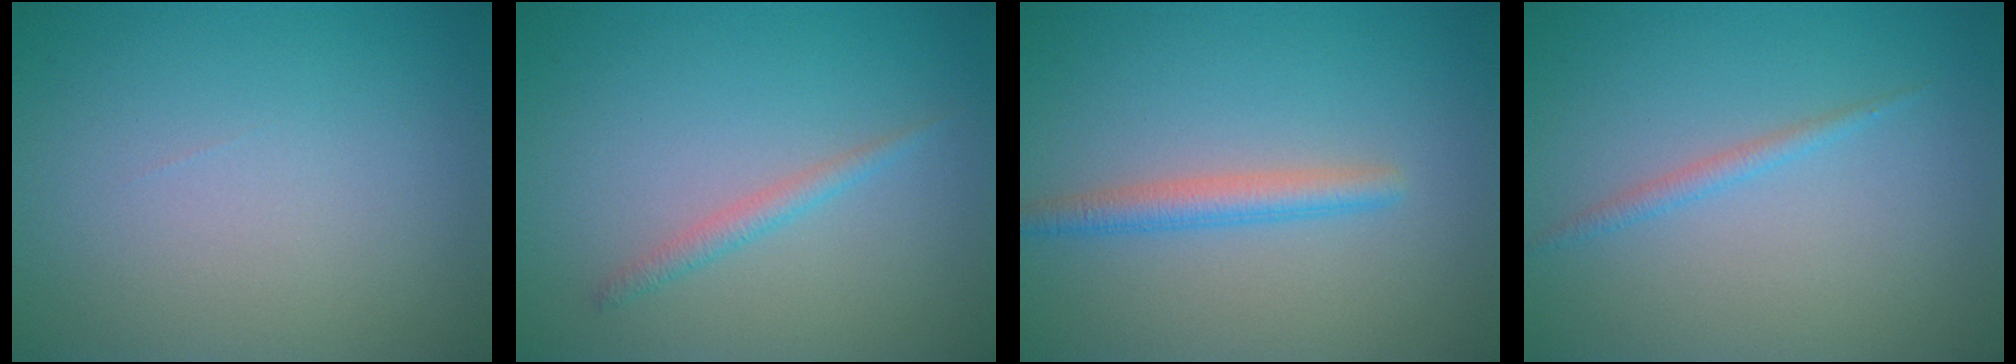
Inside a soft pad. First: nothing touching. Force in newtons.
{"total": 1.3, "press": 1.3, "slide": 0.1}
{"total": 2.4, "press": 2.4, "slide": 0.1}
{"total": 1.1, "press": 1.1, "slide": 0.0}